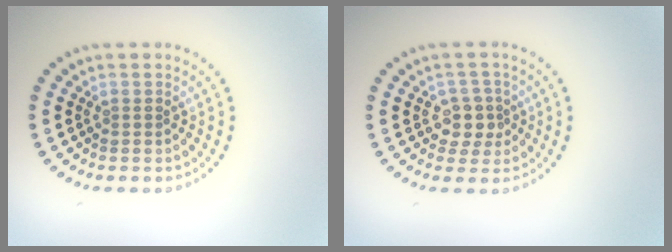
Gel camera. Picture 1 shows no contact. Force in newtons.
{"total": 2.4, "press": 2.2, "slide": 1.0}